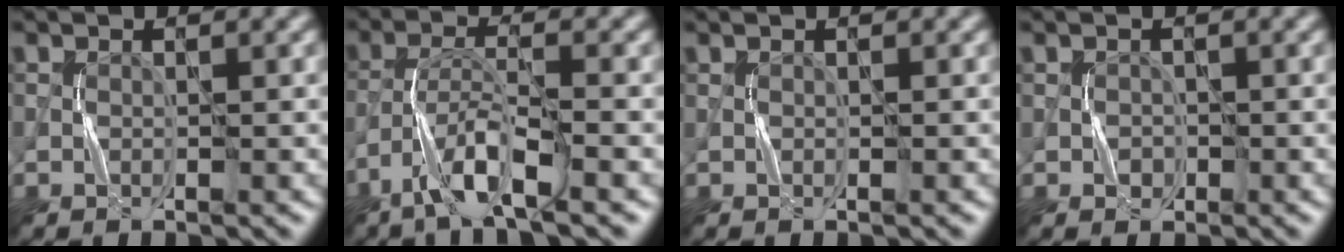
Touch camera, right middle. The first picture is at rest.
{"total": 5.9, "force": [-4.0, 1.2, 4.2], "torque": [-0.079, 0.000, -0.077]}
{"total": 0.0}
{"total": 0.8, "force": [-0.2, 0.7, -0.2], "torque": [0.007, 0.000, -0.002]}